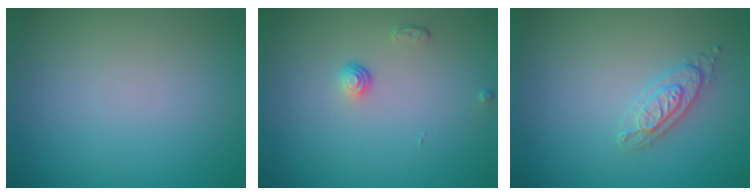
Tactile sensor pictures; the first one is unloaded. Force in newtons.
{"total": 1.1, "press": 0.8, "slide": 0.8}
{"total": 2.2, "press": 2.2, "slide": 0.3}